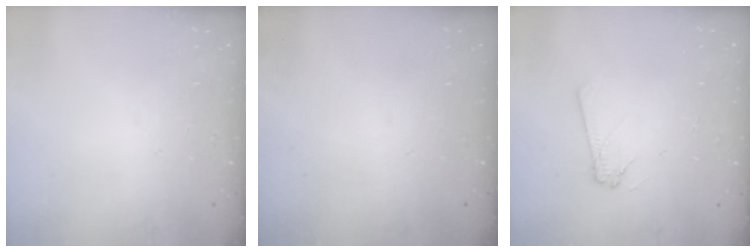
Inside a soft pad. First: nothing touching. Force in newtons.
{"total": 0.0}
{"total": 2.9, "press": 2.9, "slide": 0.4}